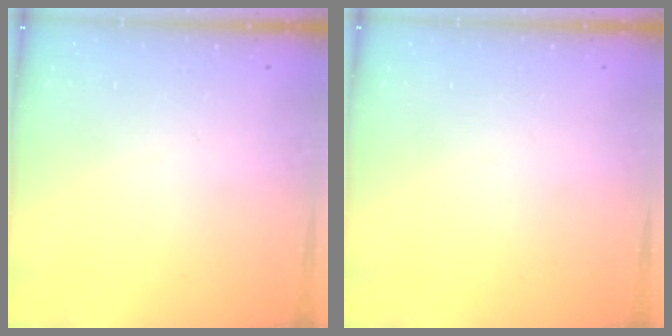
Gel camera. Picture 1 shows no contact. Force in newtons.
{"total": 0.0}